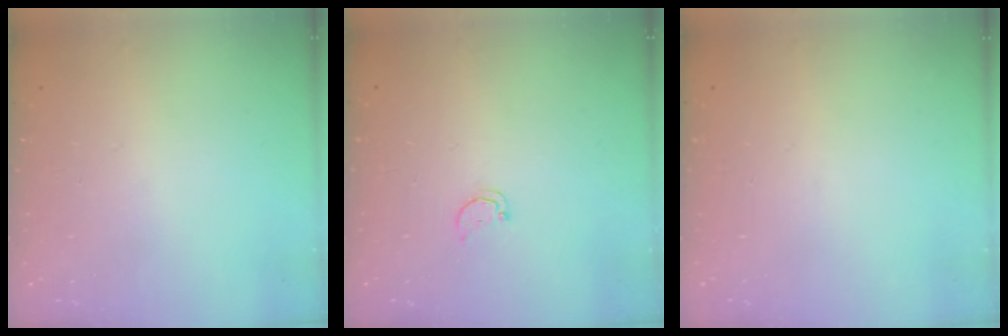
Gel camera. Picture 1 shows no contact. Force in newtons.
{"total": 1.7, "press": 1.7, "slide": 0.2}
{"total": 0.0}